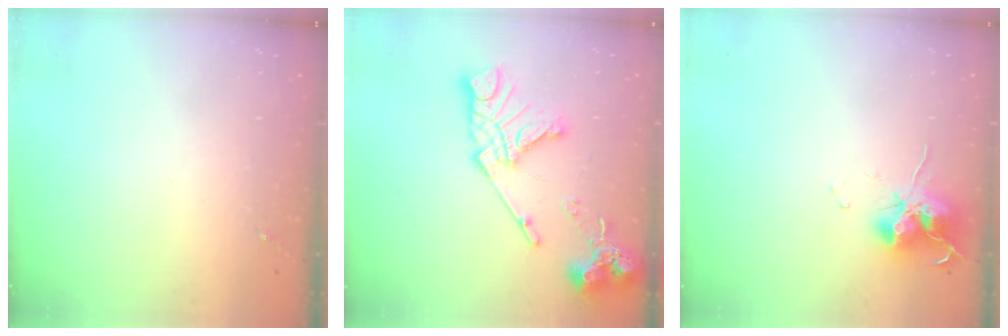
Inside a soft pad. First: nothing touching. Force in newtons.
{"total": 18.1, "press": 18.0, "slide": 2.0}
{"total": 12.7, "press": 12.7, "slide": 1.2}